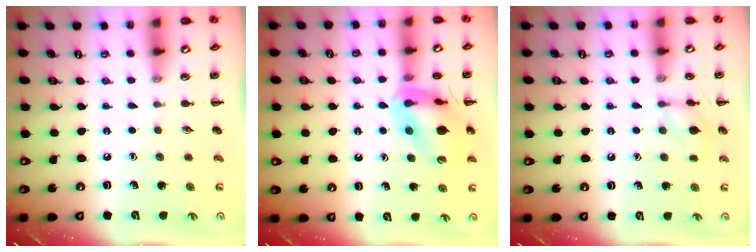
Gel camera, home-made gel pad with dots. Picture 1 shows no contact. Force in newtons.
{"total": 14.2, "press": 14.1, "slide": 2.0}
{"total": 7.3, "press": 7.2, "slide": 1.5}